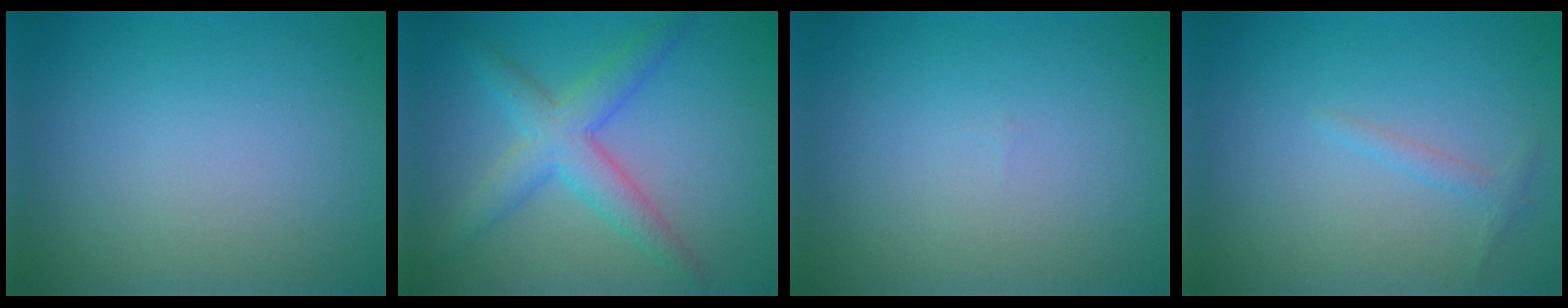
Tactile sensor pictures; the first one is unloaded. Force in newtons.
{"total": 4.7, "press": 4.7, "slide": 0.2}
{"total": 0.0}
{"total": 0.9, "press": 0.9, "slide": 0.1}